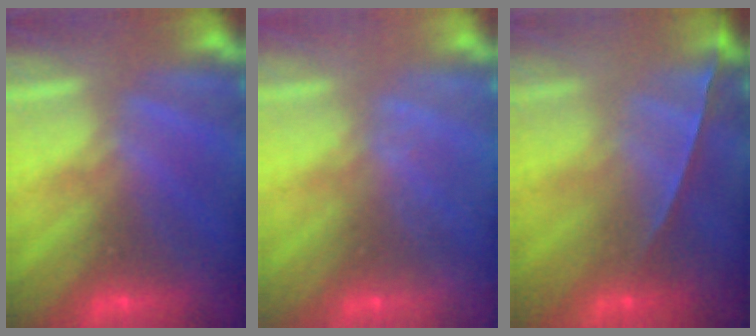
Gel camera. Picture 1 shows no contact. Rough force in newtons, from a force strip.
{"total": 2.4}
{"total": 1.4}